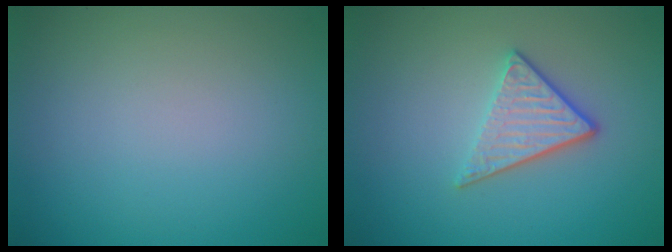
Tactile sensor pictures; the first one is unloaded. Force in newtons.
{"total": 3.4, "press": 2.8, "slide": 1.9}